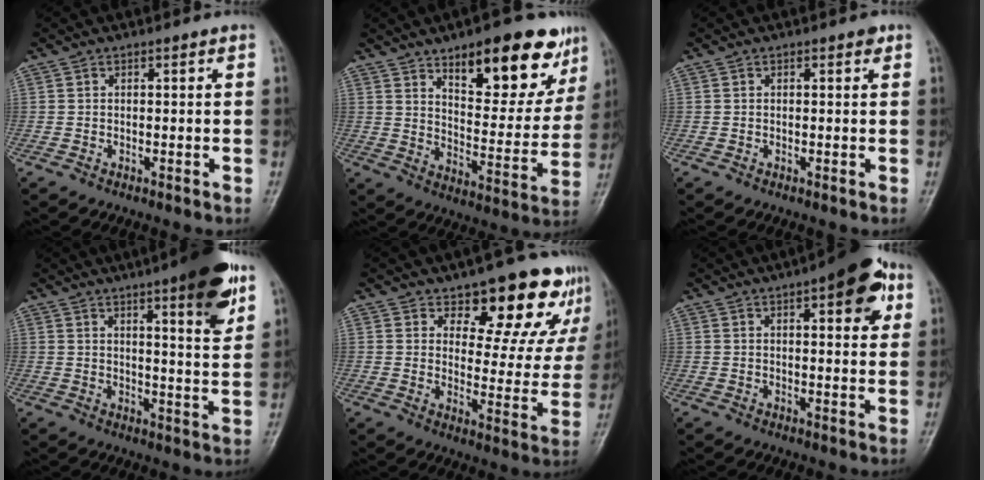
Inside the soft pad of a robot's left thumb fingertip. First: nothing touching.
{"total": 19.9, "force": [11.9, 8.0, 13.9], "torque": [-0.138, -0.059, 0.178]}
{"total": 0.9, "force": [0.5, 0.4, 0.6], "torque": [-0.004, -0.001, 0.003]}
{"total": 13.1, "force": [7.2, 2.3, 10.7], "torque": [-0.128, -0.035, 0.095]}
{"total": 15.4, "force": [11.1, 6.8, 8.3], "torque": [-0.038, -0.073, 0.137]}
{"total": 11.4, "force": [5.2, 4.0, 9.3], "torque": [-0.091, -0.007, 0.059]}